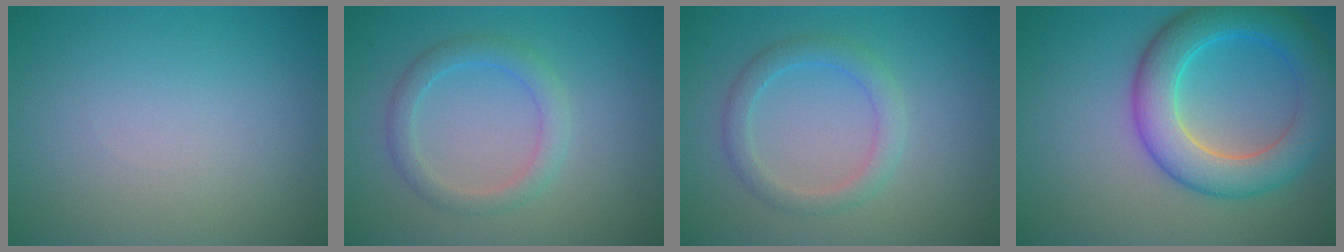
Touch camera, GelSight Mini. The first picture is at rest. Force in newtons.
{"total": 2.5, "press": 2.5, "slide": 0.1}
{"total": 2.5, "press": 2.5, "slide": 0.1}
{"total": 7.1, "press": 7.1, "slide": 0.1}